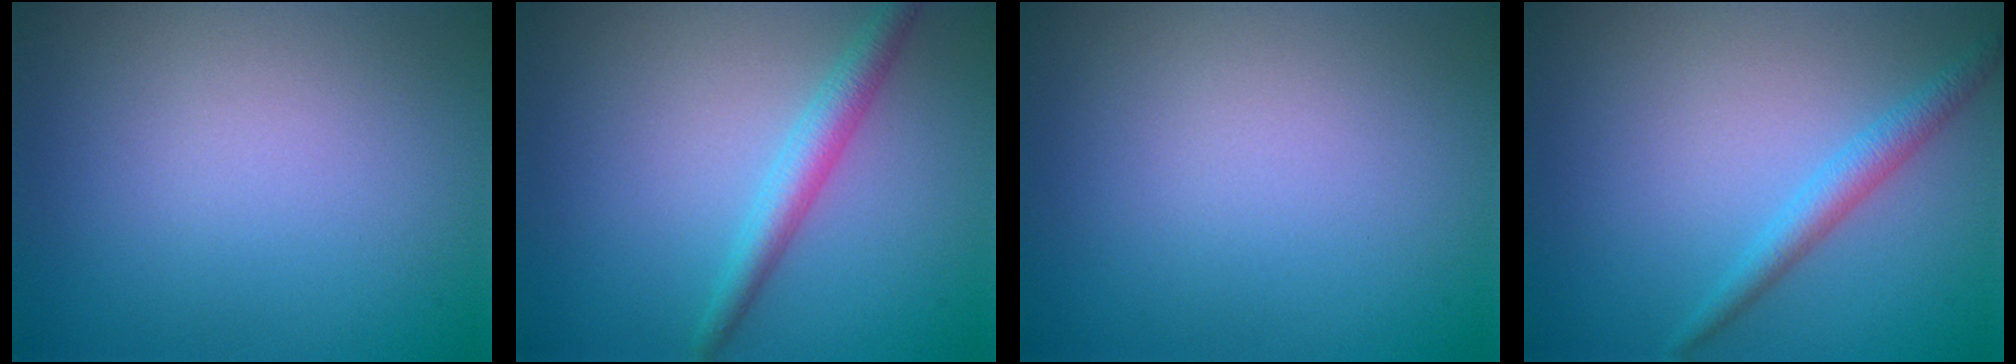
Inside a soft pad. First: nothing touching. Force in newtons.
{"total": 2.7, "press": 2.7, "slide": 0.1}
{"total": 0.0}
{"total": 2.2, "press": 2.2, "slide": 0.1}